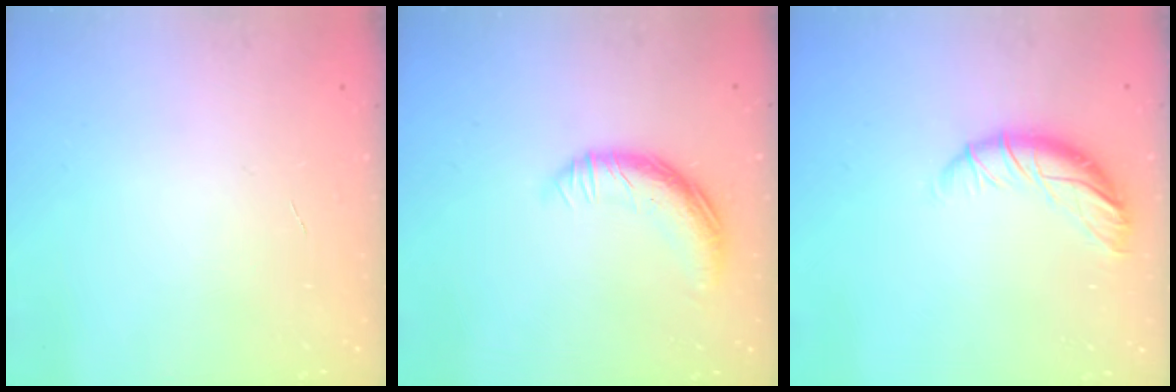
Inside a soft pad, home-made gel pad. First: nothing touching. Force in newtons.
{"total": 11.6, "press": 11.5, "slide": 0.9}
{"total": 9.9, "press": 9.9, "slide": 0.8}